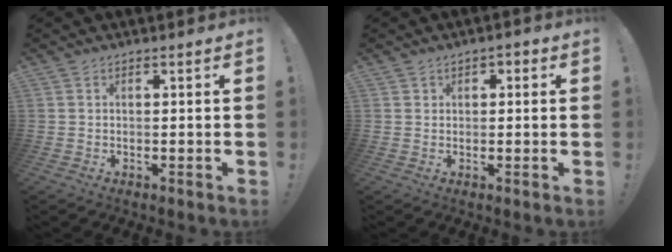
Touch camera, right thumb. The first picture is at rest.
{"total": 1.7, "force": [0.2, 1.6, 0.6], "torque": [0.003, 0.001, 0.001]}